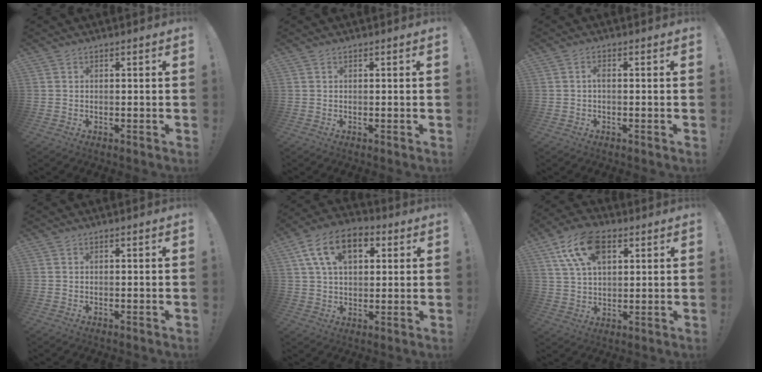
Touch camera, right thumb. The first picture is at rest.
{"total": 0.0}
{"total": 1.4, "force": [-0.5, 0.4, 1.3], "torque": [-0.025, 0.006, -0.010]}
{"total": 0.0}
{"total": 14.6, "force": [5.5, 9.1, 10.0], "torque": [-0.166, 0.001, 0.104]}
{"total": 14.6, "force": [6.6, 8.5, 9.8], "torque": [-0.178, -0.007, 0.123]}